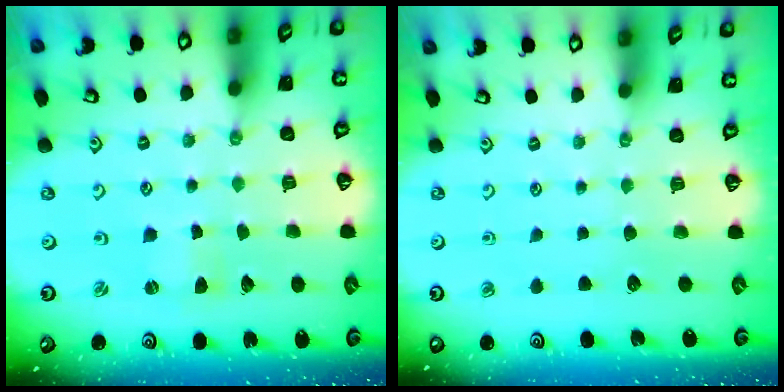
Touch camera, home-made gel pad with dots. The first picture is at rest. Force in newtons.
{"total": 0.0}